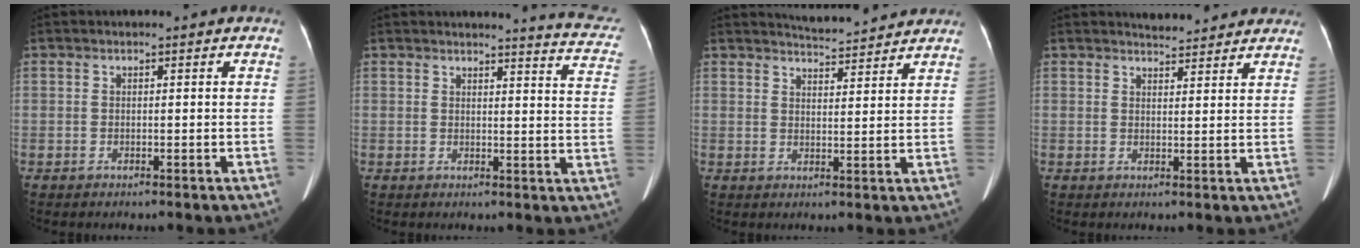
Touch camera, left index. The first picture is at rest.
{"total": 10.0, "force": [9.7, 0.3, 2.2], "torque": [-0.010, -0.071, 0.077]}
{"total": 7.4, "force": [7.2, 0.6, 1.4], "torque": [-0.029, 0.010, 0.094]}
{"total": 6.2, "force": [5.9, 1.3, 1.2], "torque": [-0.012, 0.009, 0.061]}